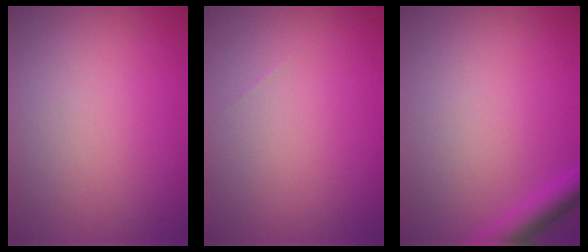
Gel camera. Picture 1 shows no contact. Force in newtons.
{"total": 0.0}
{"total": 2.6, "press": 2.6, "slide": 0.2}